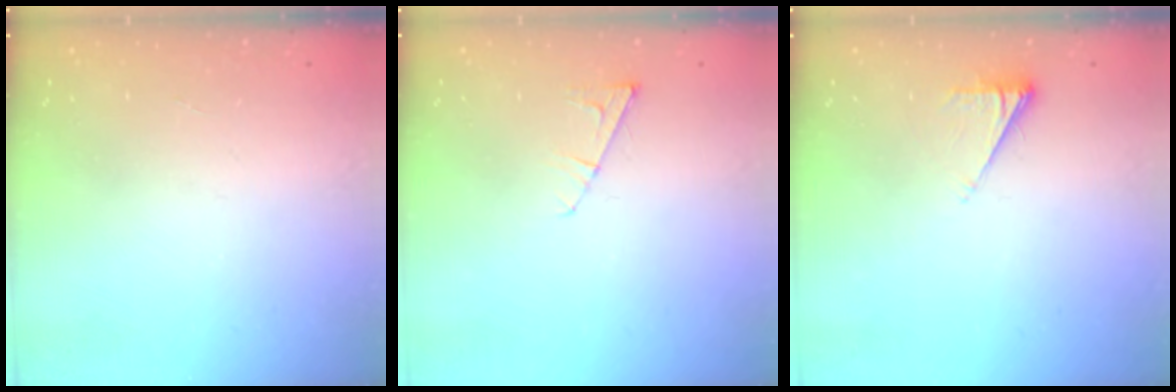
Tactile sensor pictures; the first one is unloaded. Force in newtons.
{"total": 6.3, "press": 6.3, "slide": 0.4}
{"total": 3.8, "press": 3.7, "slide": 0.7}